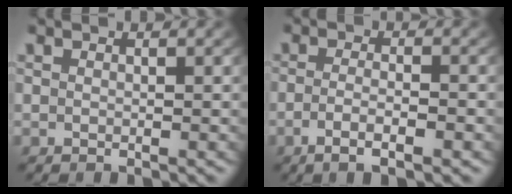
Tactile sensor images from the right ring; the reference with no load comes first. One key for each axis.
{"total": 3.2, "fx": -2.0, "fy": 0.4, "fz": 2.4, "tx": -0.057, "ty": -0.013, "tz": -0.027}